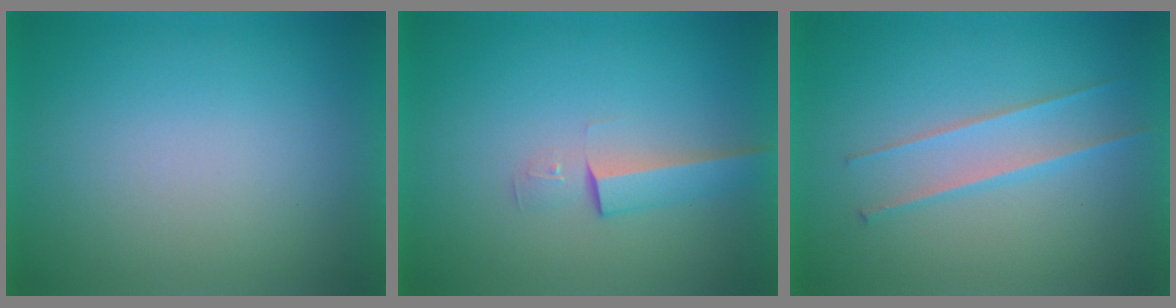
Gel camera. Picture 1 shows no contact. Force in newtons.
{"total": 2.6}
{"total": 2.0}